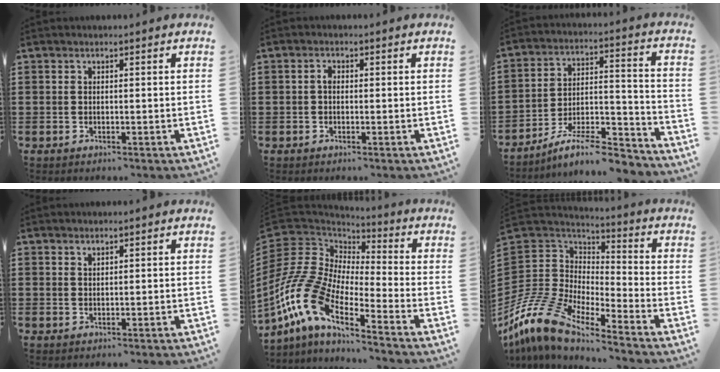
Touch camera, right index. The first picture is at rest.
{"total": 1.6, "force": [-0.2, 0.9, 1.3], "torque": [-0.026, 0.004, -0.004]}
{"total": 9.6, "force": [-8.2, 1.6, 4.8], "torque": [-0.074, 0.018, -0.157]}
{"total": 0.8, "force": [0.7, 0.3, 0.1], "torque": [-0.004, 0.000, 0.014]}
{"total": 11.9, "force": [-8.3, 4.3, 7.3], "torque": [-0.221, -0.021, -0.189]}
{"total": 11.5, "force": [-9.8, 3.7, 4.8], "torque": [-0.151, 0.005, -0.210]}